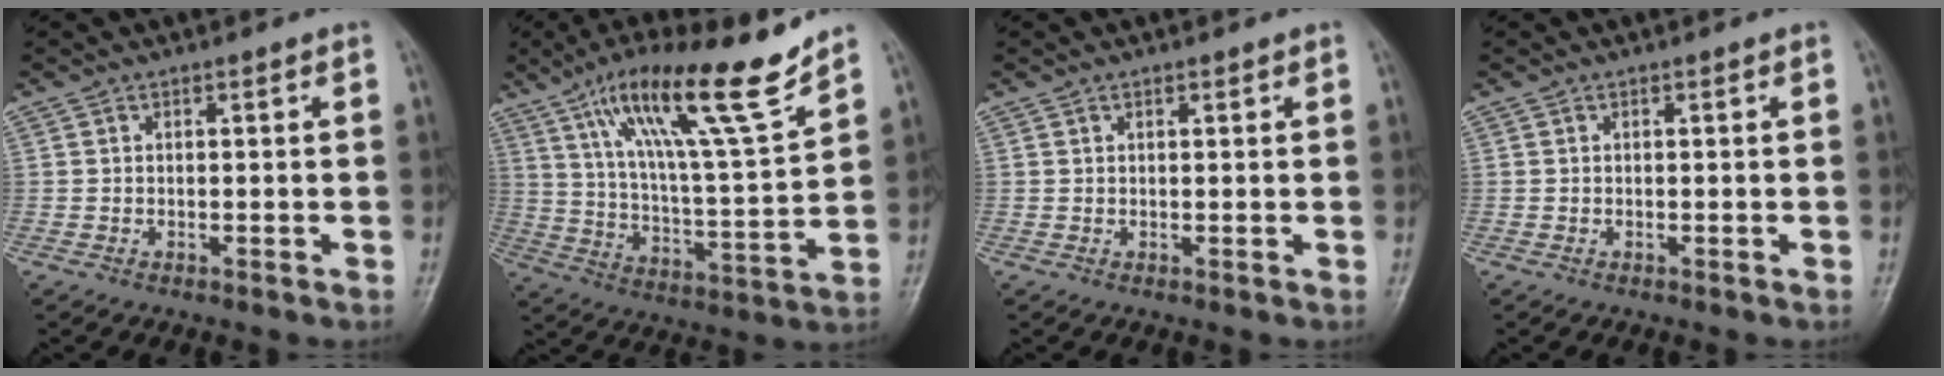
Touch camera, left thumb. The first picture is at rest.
{"total": 19.5, "force": [13.1, 2.0, 14.4], "torque": [-0.225, -0.060, 0.223]}
{"total": 0.5, "force": [0.4, 0.2, 0.2], "torque": [-0.003, -0.002, 0.004]}
{"total": 0.0}